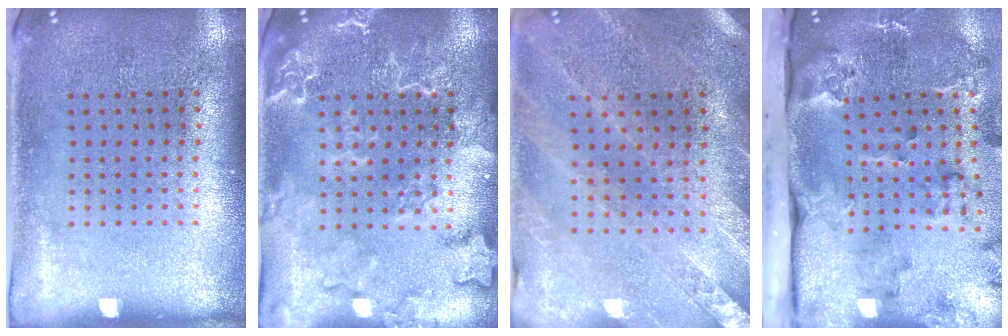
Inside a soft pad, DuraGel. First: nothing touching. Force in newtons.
{"total": 2.5, "press": 2.4, "slide": 0.4}
{"total": 0.6, "press": 0.6, "slide": 0.2}
{"total": 3.9, "press": 2.7, "slide": 2.8}